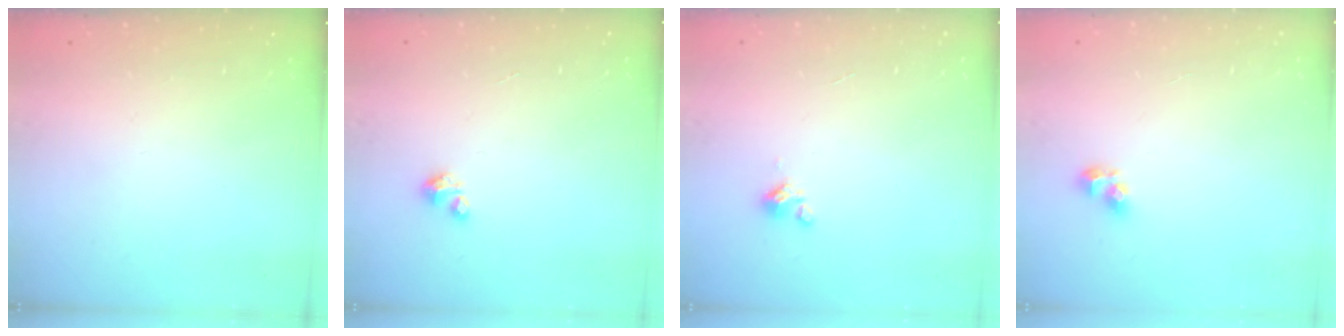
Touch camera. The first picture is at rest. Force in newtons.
{"total": 0.9, "press": 0.9, "slide": 0.2}
{"total": 0.9, "press": 0.9, "slide": 0.2}
{"total": 5.2, "press": 5.2, "slide": 0.4}